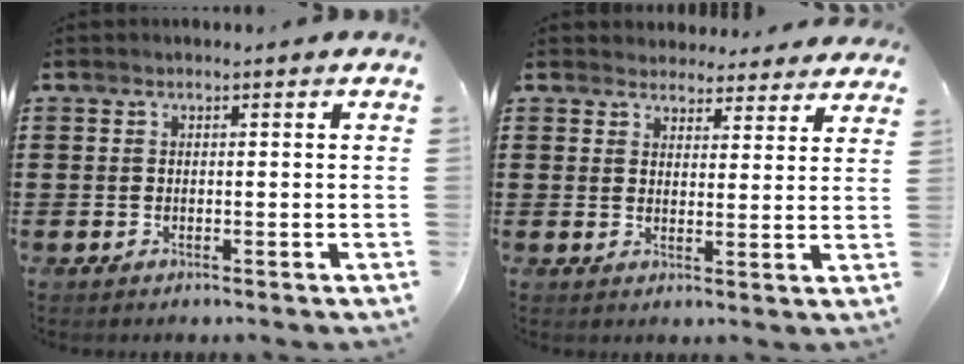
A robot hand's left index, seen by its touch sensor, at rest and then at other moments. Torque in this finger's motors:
{"motor_torque": [2.14, 0.00, 0.32, 0.01]}